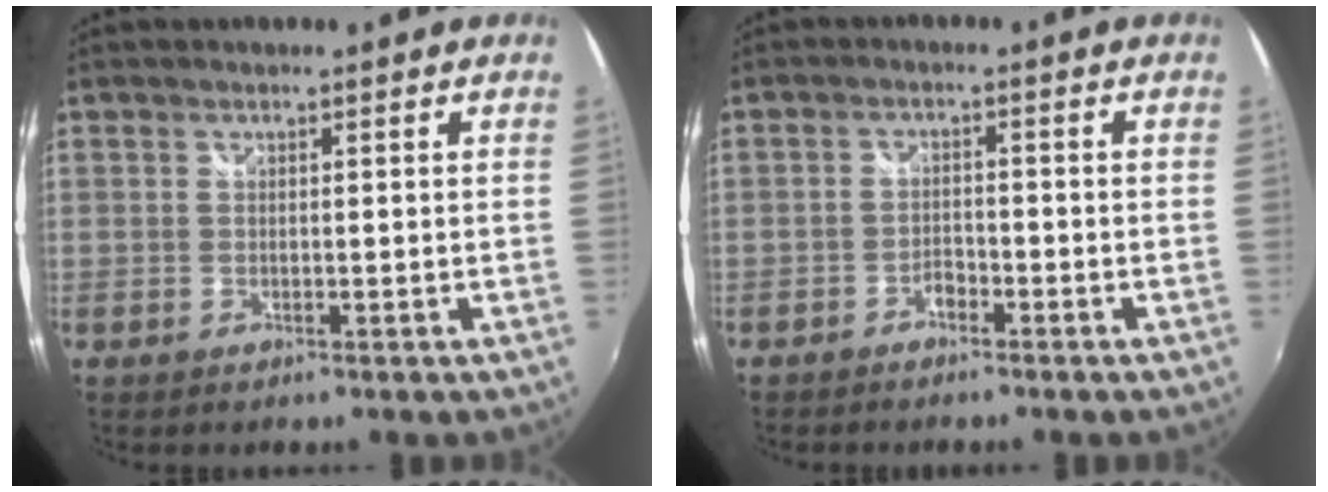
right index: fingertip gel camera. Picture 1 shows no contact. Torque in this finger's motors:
{"motor_torque": [0.06, 0.02, 0.12, 0.01]}